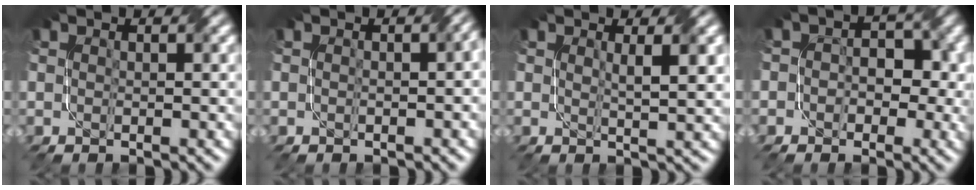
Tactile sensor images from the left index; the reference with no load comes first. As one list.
[{"total": 1.9, "force": [0.0, 0.6, 1.8], "torque": [-0.018, 0.000, 0.003]}, {"total": 2.2, "force": [0.8, 0.4, 2.0], "torque": [-0.025, -0.002, 0.013]}, {"total": 4.3, "force": [-0.2, 3.5, 2.5], "torque": [0.001, 0.008, -0.018]}]